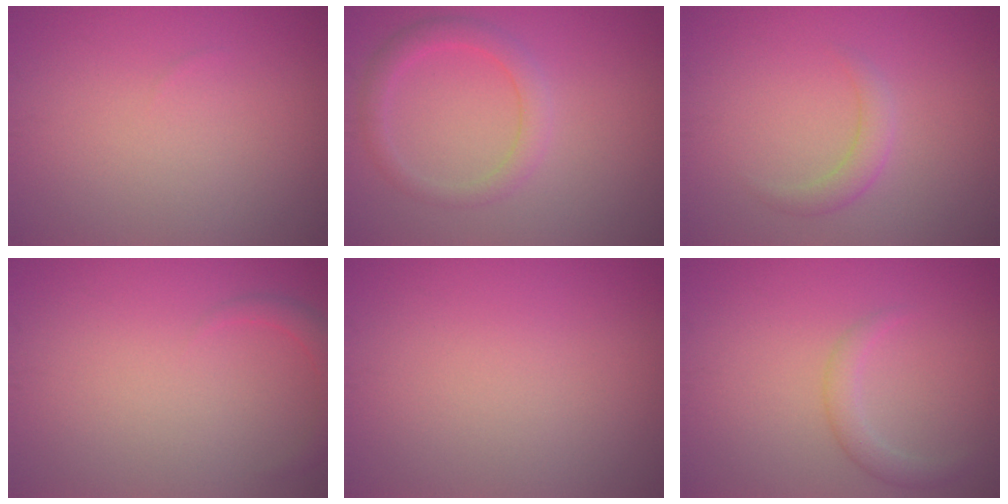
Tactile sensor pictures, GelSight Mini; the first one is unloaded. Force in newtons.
{"total": 2.7, "press": 2.6, "slide": 0.2}
{"total": 1.7, "press": 1.7, "slide": 0.0}
{"total": 1.5, "press": 1.5, "slide": 0.1}
{"total": 0.0}
{"total": 1.8, "press": 1.8, "slide": 0.1}